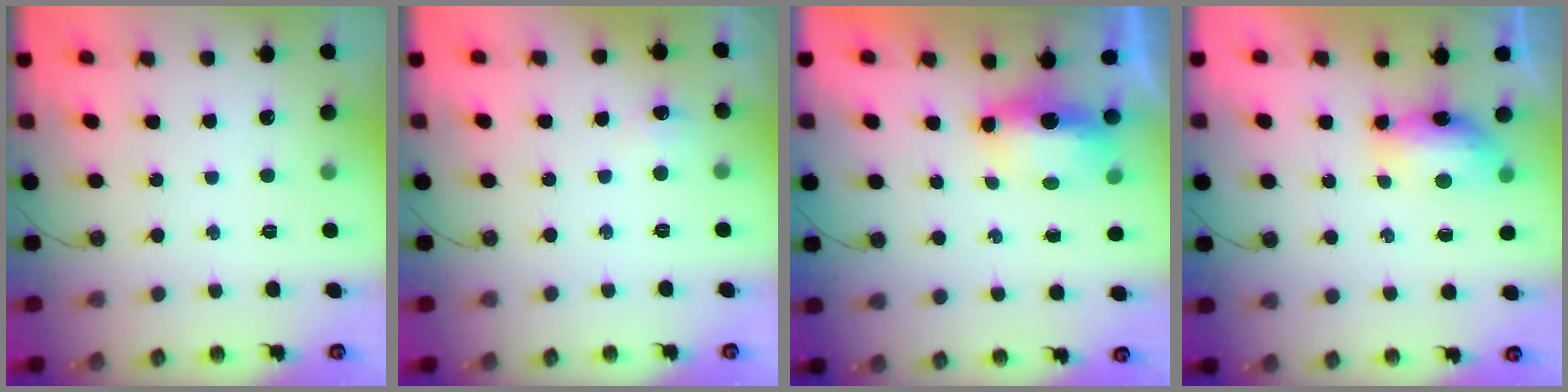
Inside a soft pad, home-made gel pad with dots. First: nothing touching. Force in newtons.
{"total": 5.4, "press": 5.4, "slide": 0.7}
{"total": 15.7, "press": 8.7, "slide": 13.1}
{"total": 13.9, "press": 9.1, "slide": 10.5}